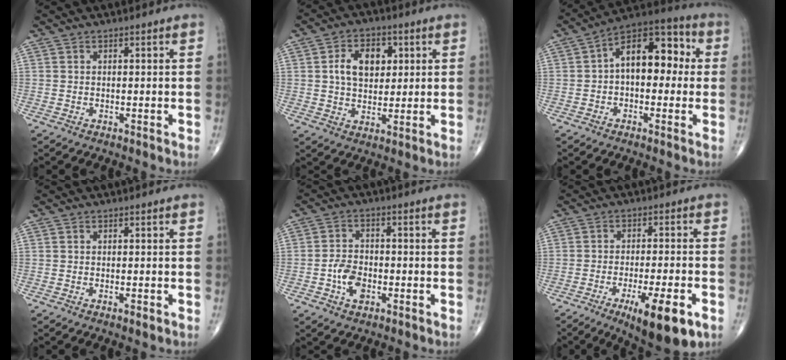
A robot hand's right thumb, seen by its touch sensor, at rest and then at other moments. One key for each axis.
{"total": 9.1, "fx": 2.1, "fy": 6.1, "fz": 6.4, "tx": -0.078, "ty": -0.001, "tz": 0.034}
{"total": 13.4, "fx": 1.1, "fy": 7.9, "fz": 10.8, "tx": -0.126, "ty": 0.045, "tz": 0.001}
{"total": 1.1, "fx": -0.5, "fy": 0.2, "fz": 0.9, "tx": -0.014, "ty": -0.002, "tz": -0.008}
{"total": 5.7, "fx": -1.9, "fy": 3.5, "fz": 4.0, "tx": -0.063, "ty": 0.012, "tz": -0.039}
{"total": 12.9, "fx": -6.0, "fy": 3.2, "fz": 11.0, "tx": -0.162, "ty": 0.003, "tz": -0.084}